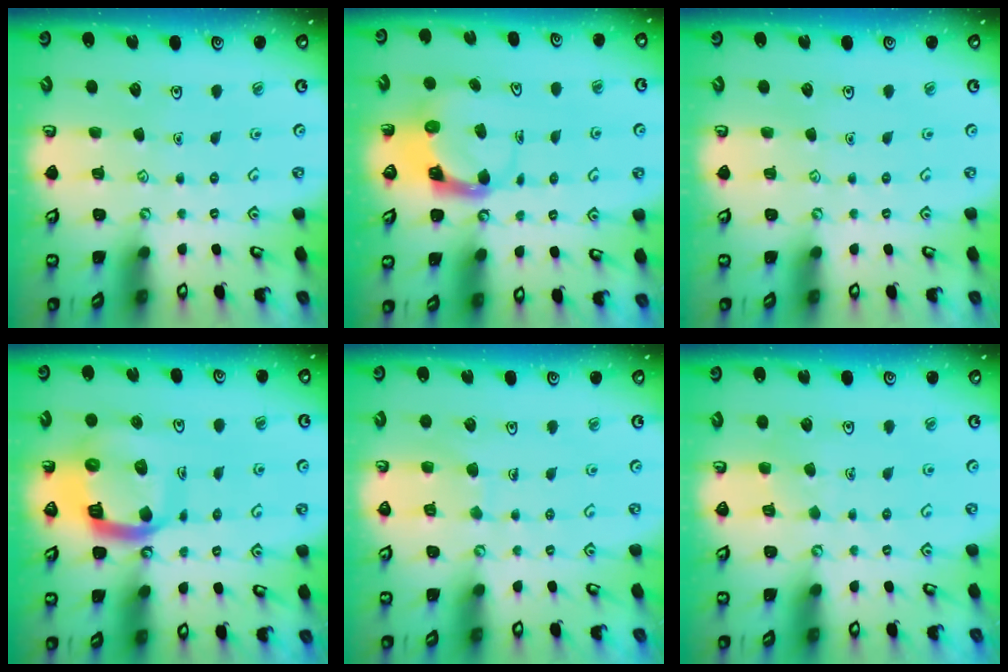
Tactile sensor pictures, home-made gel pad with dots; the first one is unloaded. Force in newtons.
{"total": 3.9, "press": 3.8, "slide": 0.5}
{"total": 0.0}
{"total": 15.5, "press": 15.4, "slide": 1.9}
{"total": 5.6, "press": 5.5, "slide": 0.4}
{"total": 4.2, "press": 4.2, "slide": 0.3}